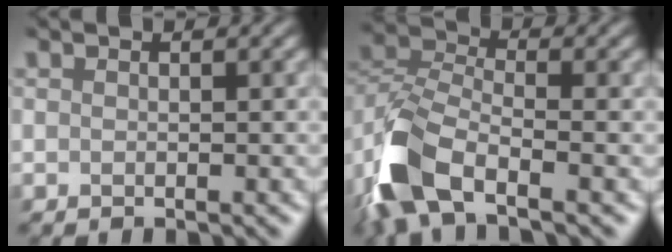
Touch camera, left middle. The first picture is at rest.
{"total": 8.1, "force": [-4.5, 4.2, 5.2], "torque": [-0.120, -0.003, -0.103]}